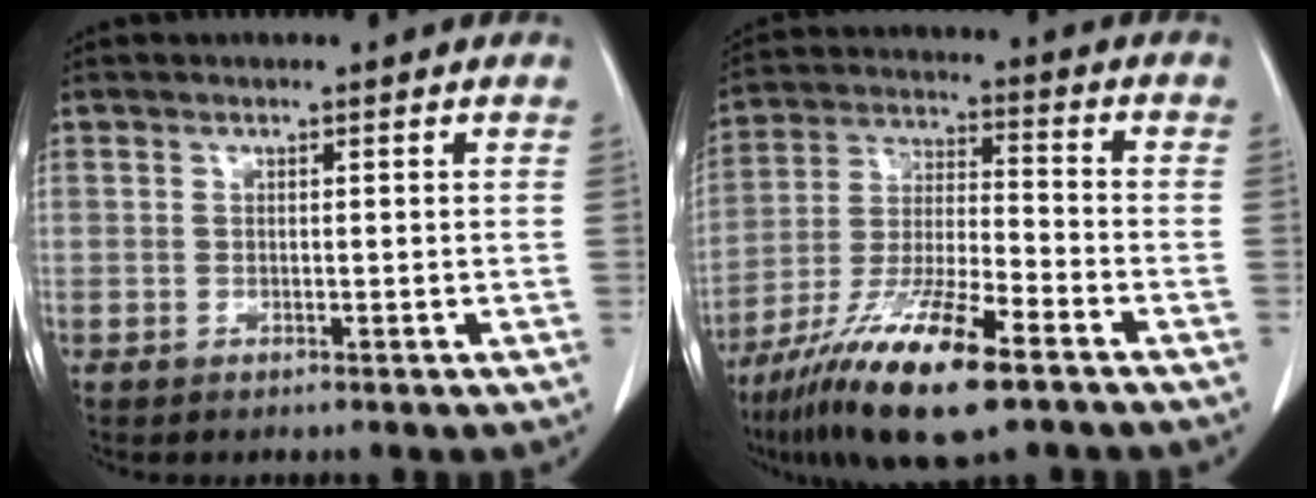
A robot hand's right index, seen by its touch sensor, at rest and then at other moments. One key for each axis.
{"total": 16.9, "fx": -10.4, "fy": 2.6, "fz": 13.0, "tx": -0.260, "ty": -0.034, "tz": -0.190}